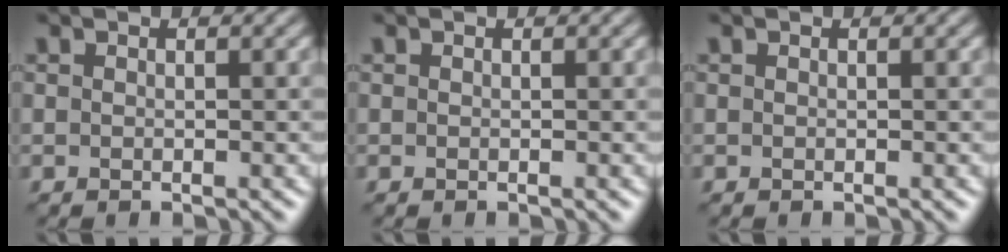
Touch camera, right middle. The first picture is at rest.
{"total": 0.0}
{"total": 0.0}